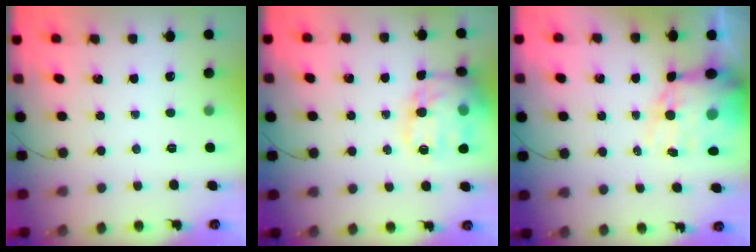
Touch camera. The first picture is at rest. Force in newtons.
{"total": 18.4, "press": 18.3, "slide": 2.3}
{"total": 14.3, "press": 13.8, "slide": 3.7}